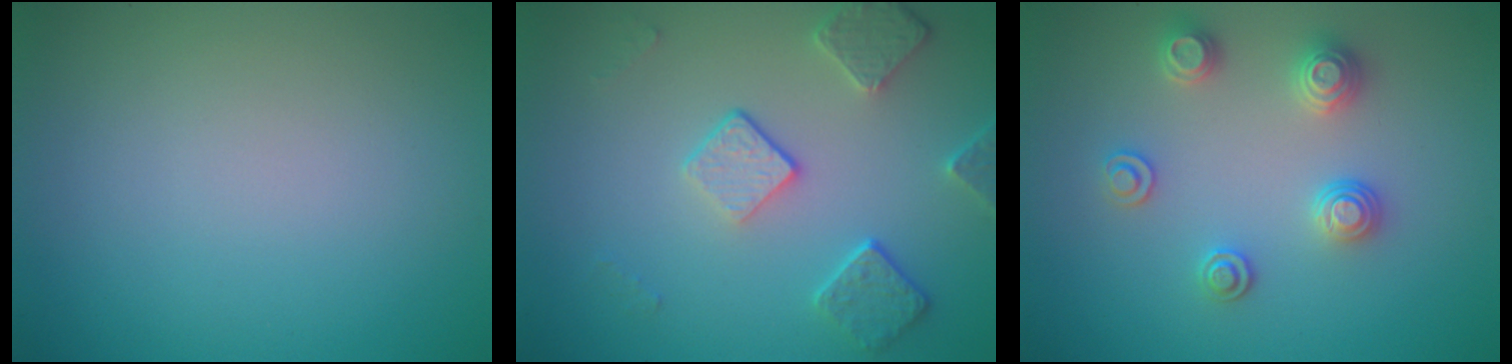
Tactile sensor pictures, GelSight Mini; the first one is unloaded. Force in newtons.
{"total": 4.0, "press": 3.2, "slide": 2.5}
{"total": 2.9, "press": 2.9, "slide": 0.2}